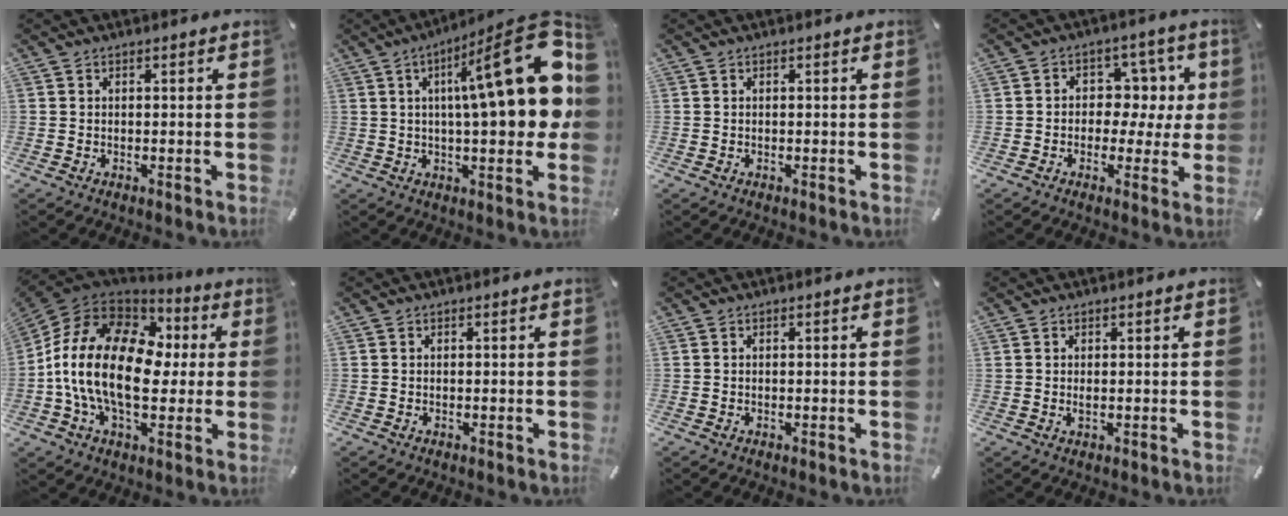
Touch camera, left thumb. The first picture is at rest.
{"total": 26.5, "force": [6.5, 8.0, 24.5], "torque": [-0.336, -0.051, 0.099]}
{"total": 0.0}
{"total": 8.3, "force": [1.0, 6.9, 4.4], "torque": [-0.052, -0.008, 0.014]}
{"total": 20.5, "force": [-1.1, 13.9, 15.0], "torque": [-0.306, 0.011, -0.017]}
{"total": 0.0}
{"total": 0.0}
{"total": 1.0, "force": [0.2, 0.2, 0.9], "torque": [-0.019, -0.002, 0.003]}